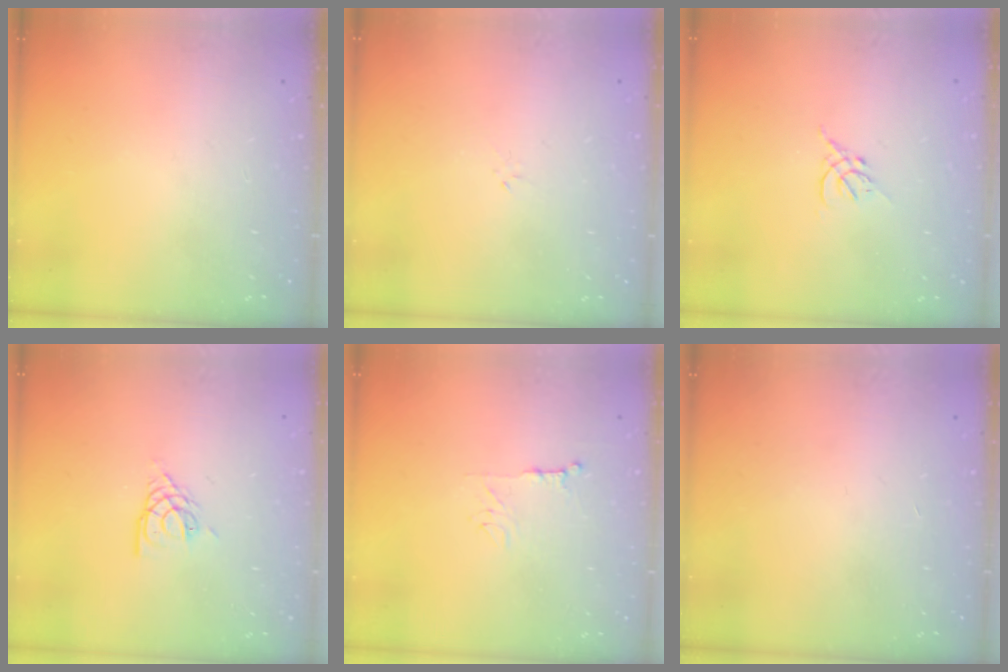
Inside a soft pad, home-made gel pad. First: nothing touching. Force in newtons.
{"total": 0.0}
{"total": 1.6, "press": 1.5, "slide": 0.6}
{"total": 5.2, "press": 5.2, "slide": 0.3}
{"total": 5.2, "press": 5.2, "slide": 0.4}
{"total": 0.9, "press": 0.8, "slide": 0.2}